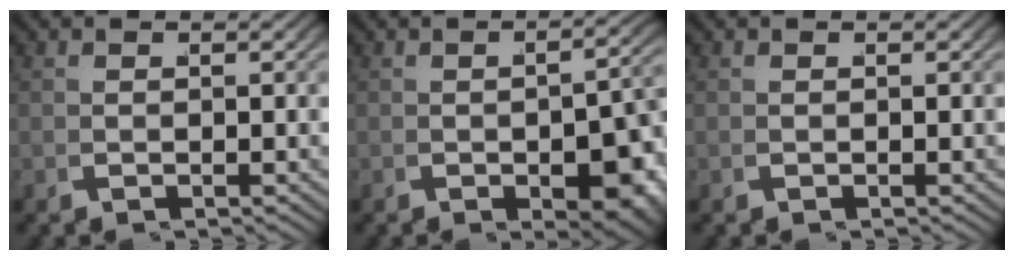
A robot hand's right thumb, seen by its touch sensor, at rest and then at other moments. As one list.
[{"total": 6.3, "force": [-1.4, 3.1, 5.3], "torque": [-0.066, -0.010, -0.012]}, {"total": 0.0}]